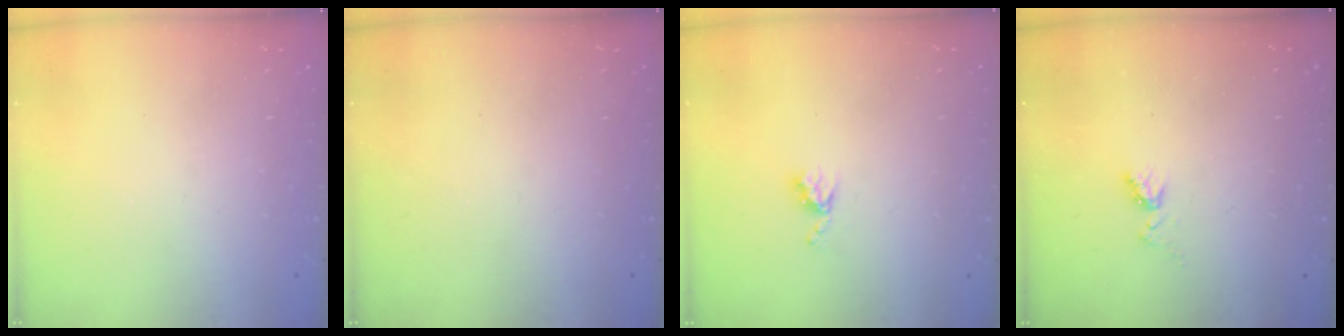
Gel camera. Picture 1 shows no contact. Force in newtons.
{"total": 0.0}
{"total": 5.2, "press": 5.2, "slide": 0.5}
{"total": 4.4, "press": 4.4, "slide": 0.6}